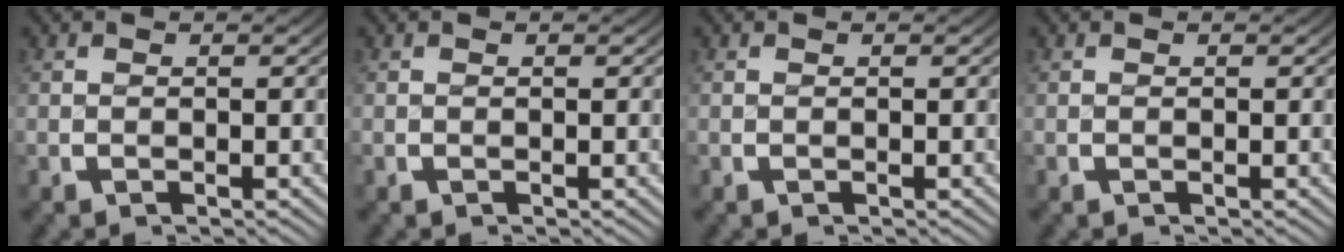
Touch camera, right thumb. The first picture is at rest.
{"total": 0.0}
{"total": 0.0}
{"total": 0.0}